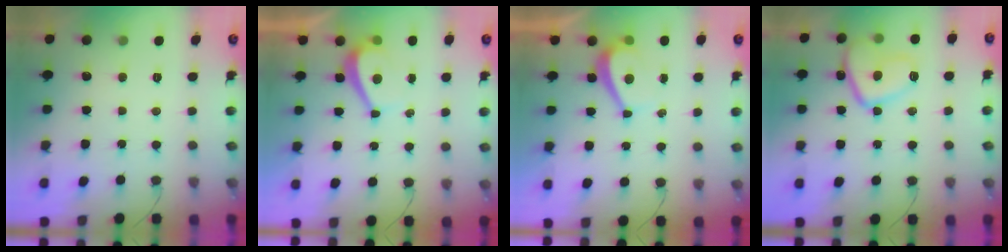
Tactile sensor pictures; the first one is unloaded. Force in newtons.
{"total": 2.8, "press": 2.8, "slide": 0.6}
{"total": 2.8, "press": 2.8, "slide": 0.6}
{"total": 11.4, "press": 11.3, "slide": 1.2}